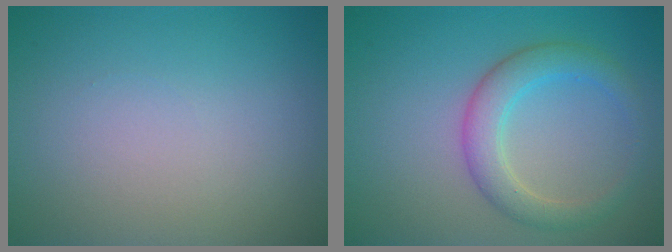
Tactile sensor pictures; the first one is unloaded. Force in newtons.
{"total": 3.7, "press": 3.7, "slide": 0.1}